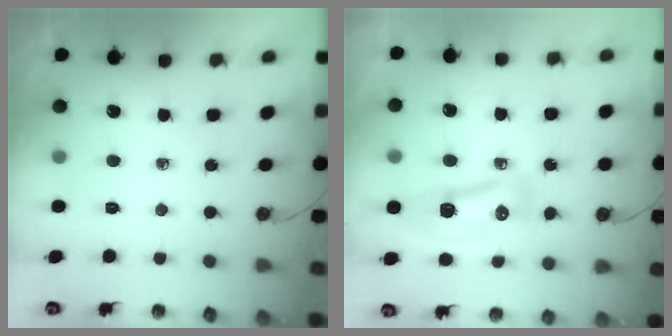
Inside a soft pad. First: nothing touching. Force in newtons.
{"total": 9.7, "press": 9.6, "slide": 1.2}